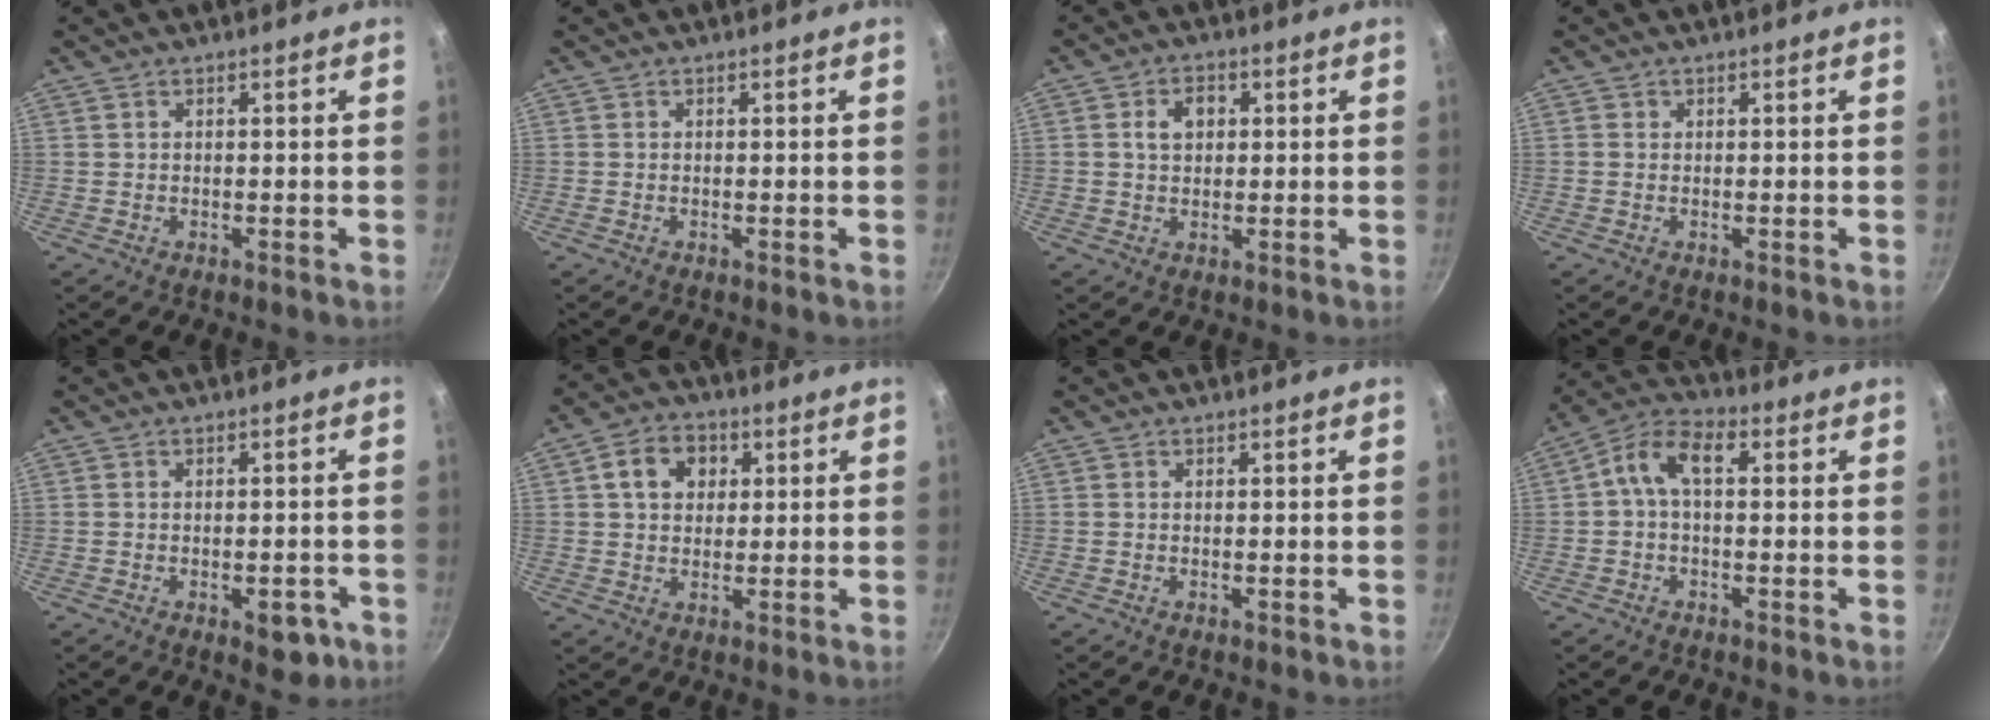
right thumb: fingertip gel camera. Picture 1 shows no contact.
{"total": 0.0}
{"total": 4.7, "force": [0.9, 3.5, 2.9], "torque": [-0.031, 0.007, 0.010]}
{"total": 0.5, "force": [0.1, 0.5, 0.1], "torque": [0.000, 0.001, -0.001]}
{"total": 5.2, "force": [-2.2, 2.7, 3.9], "torque": [-0.029, 0.014, -0.021]}
{"total": 8.0, "force": [2.4, 6.3, 4.3], "torque": [-0.049, 0.007, 0.030]}
{"total": 0.0}
{"total": 8.2, "force": [1.0, 4.8, 6.5], "torque": [-0.116, 0.029, 0.003]}